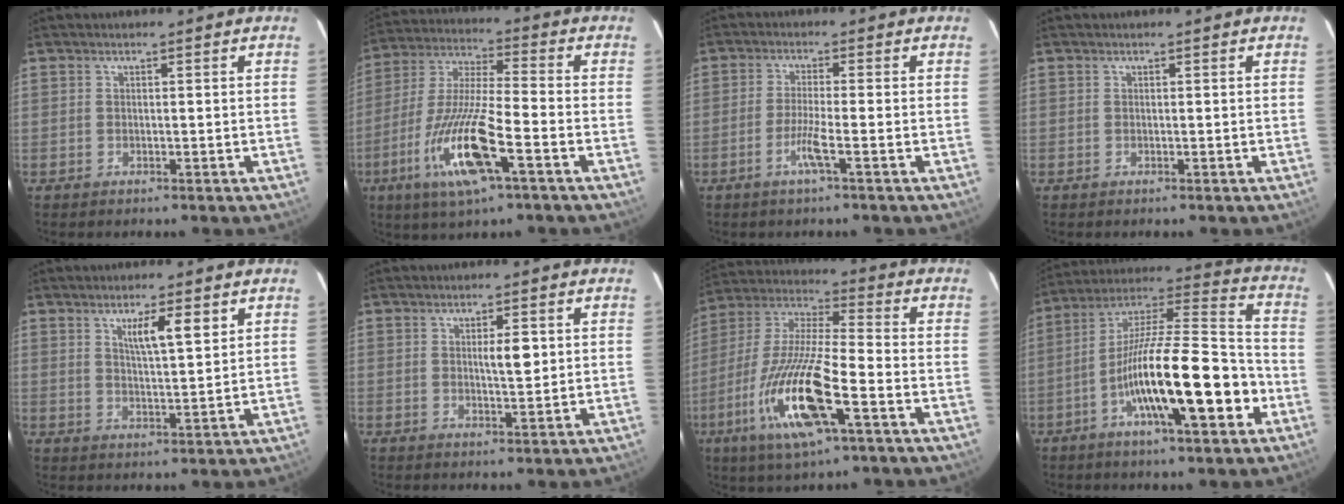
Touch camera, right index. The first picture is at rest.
{"total": 15.4, "force": [-6.4, 1.6, 13.9], "torque": [-0.286, -0.020, -0.118]}
{"total": 4.0, "force": [-1.8, -0.4, 3.6], "torque": [-0.071, -0.007, -0.038]}
{"total": 0.0}
{"total": 5.6, "force": [2.8, 0.6, 4.8], "torque": [-0.080, -0.001, 0.047]}
{"total": 3.2, "force": [0.6, 0.7, 3.0], "torque": [-0.047, -0.002, 0.010]}
{"total": 18.0, "force": [-7.2, 2.5, 16.3], "torque": [-0.345, -0.023, -0.133]}
{"total": 20.0, "force": [-6.7, 2.9, 18.7], "torque": [-0.328, 0.001, -0.112]}